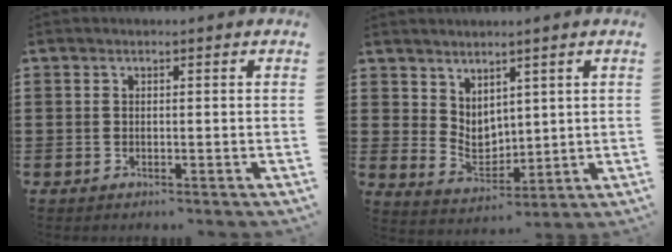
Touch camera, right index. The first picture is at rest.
{"total": 4.4, "force": [3.3, 2.7, 1.0], "torque": [-0.034, -0.009, 0.065]}